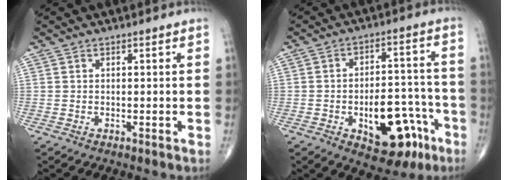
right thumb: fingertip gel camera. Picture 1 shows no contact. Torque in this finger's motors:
{"motor_torque": [2.68, 2.32, 1.01, -0.67, 0.06]}